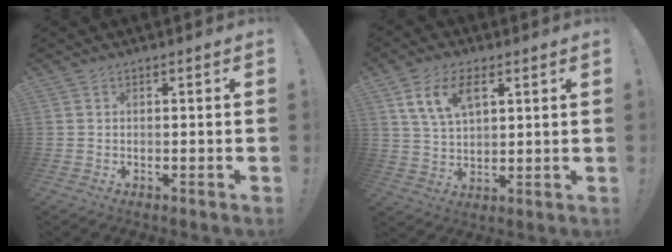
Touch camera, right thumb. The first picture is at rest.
{"total": 10.3, "force": [5.1, 5.5, 7.1], "torque": [-0.129, -0.010, 0.094]}